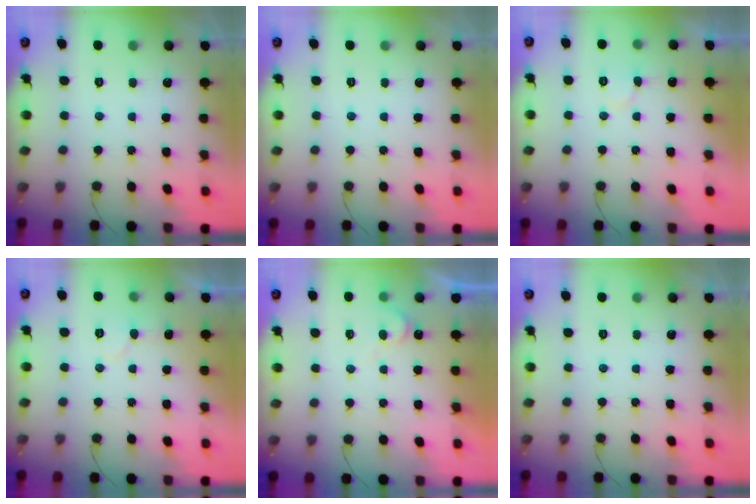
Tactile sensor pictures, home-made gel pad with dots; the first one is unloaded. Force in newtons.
{"total": 0.0}
{"total": 6.7, "press": 6.6, "slide": 0.5}
{"total": 7.2, "press": 7.2, "slide": 0.4}
{"total": 6.4, "press": 6.3, "slide": 0.6}
{"total": 0.0}